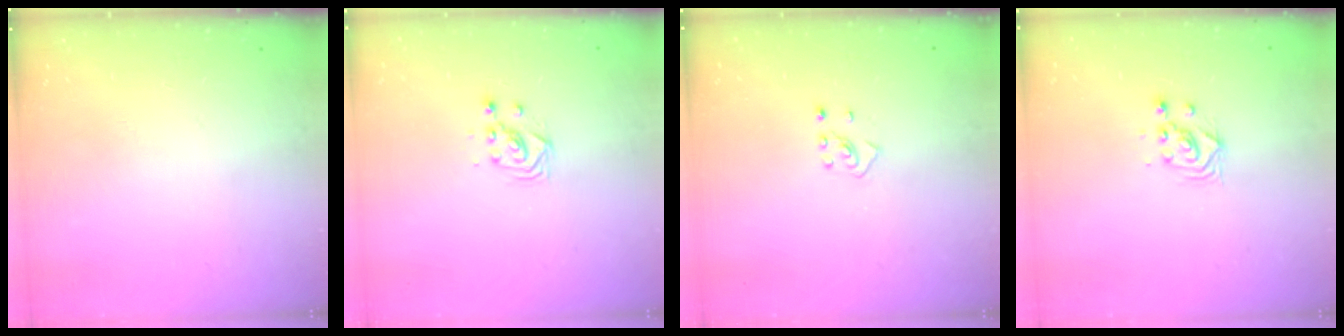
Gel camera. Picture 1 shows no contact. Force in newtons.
{"total": 3.0, "press": 3.0, "slide": 0.2}
{"total": 2.7, "press": 2.6, "slide": 0.9}
{"total": 3.0, "press": 3.0, "slide": 0.1}